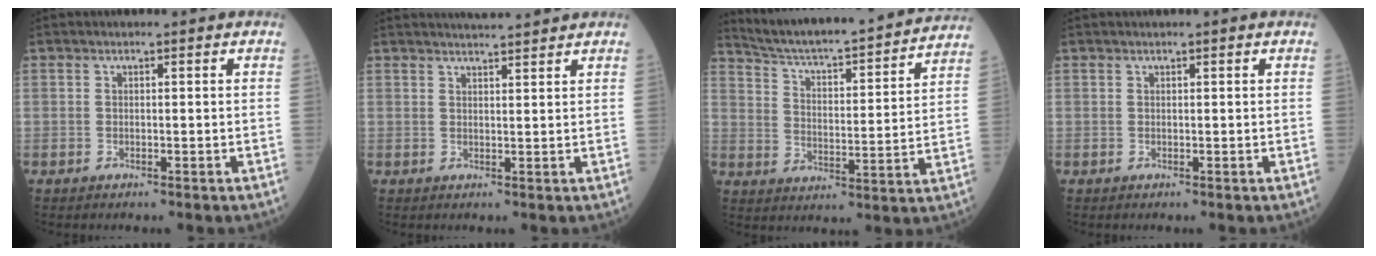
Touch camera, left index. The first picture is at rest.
{"total": 4.8, "force": [4.6, -0.2, 1.4], "torque": [-0.023, 0.020, 0.063]}
{"total": 21.1, "force": [19.5, 1.2, 7.8], "torque": [-0.122, -0.024, 0.271]}
{"total": 0.0}